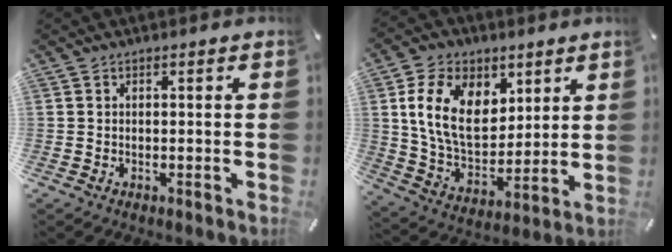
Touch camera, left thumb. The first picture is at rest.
{"total": 16.0, "force": [5.5, 11.4, 9.8], "torque": [-0.187, -0.009, 0.102]}